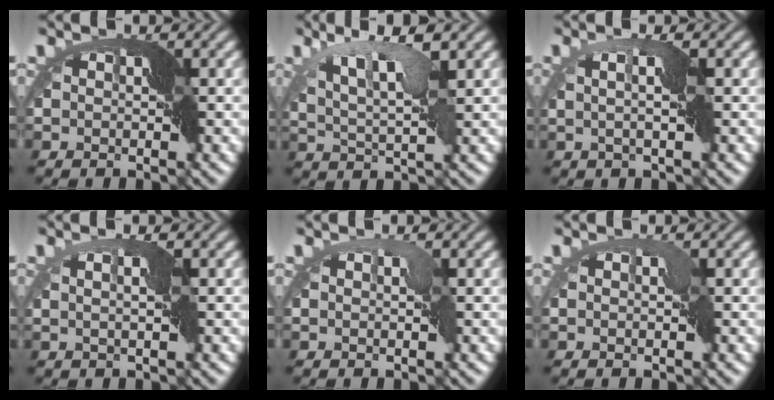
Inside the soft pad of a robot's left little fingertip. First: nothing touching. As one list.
[{"total": 4.5, "force": [3.0, 0.1, 3.4], "torque": [-0.081, 0.007, 0.051]}, {"total": 1.5, "force": [0.6, -1.0, 0.8], "torque": [-0.037, -0.001, 0.008]}, {"total": 1.2, "force": [0.5, -1.1, 0.2], "torque": [-0.019, -0.002, 0.008]}, {"total": 1.5, "force": [0.1, 0.6, 1.4], "torque": [-0.018, 0.001, -0.002]}, {"total": 1.2, "force": [-0.1, 0.6, 1.0], "torque": [-0.012, 0.000, -0.004]}]